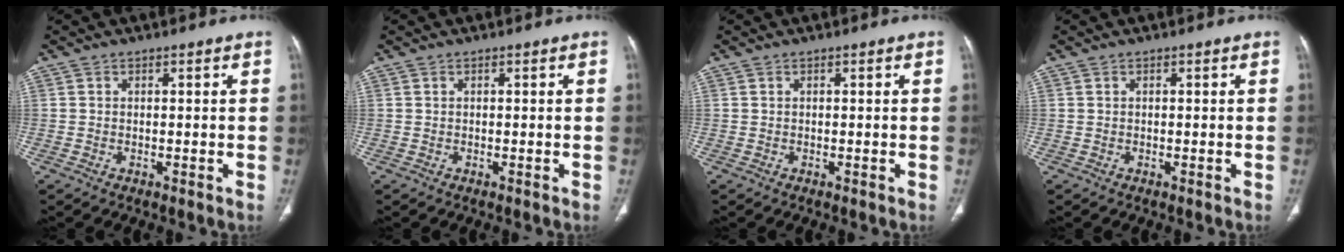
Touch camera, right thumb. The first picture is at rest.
{"total": 0.0}
{"total": 0.0}
{"total": 0.0}